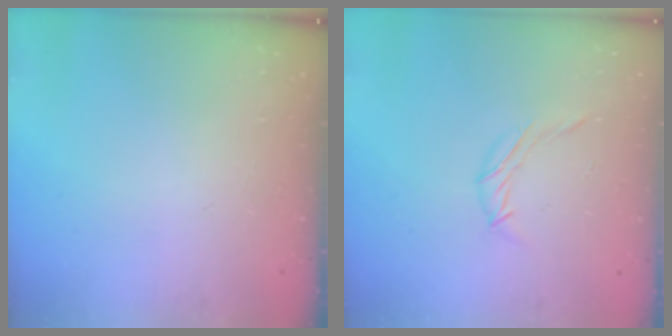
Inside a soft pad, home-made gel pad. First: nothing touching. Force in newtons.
{"total": 5.5, "press": 5.4, "slide": 1.2}